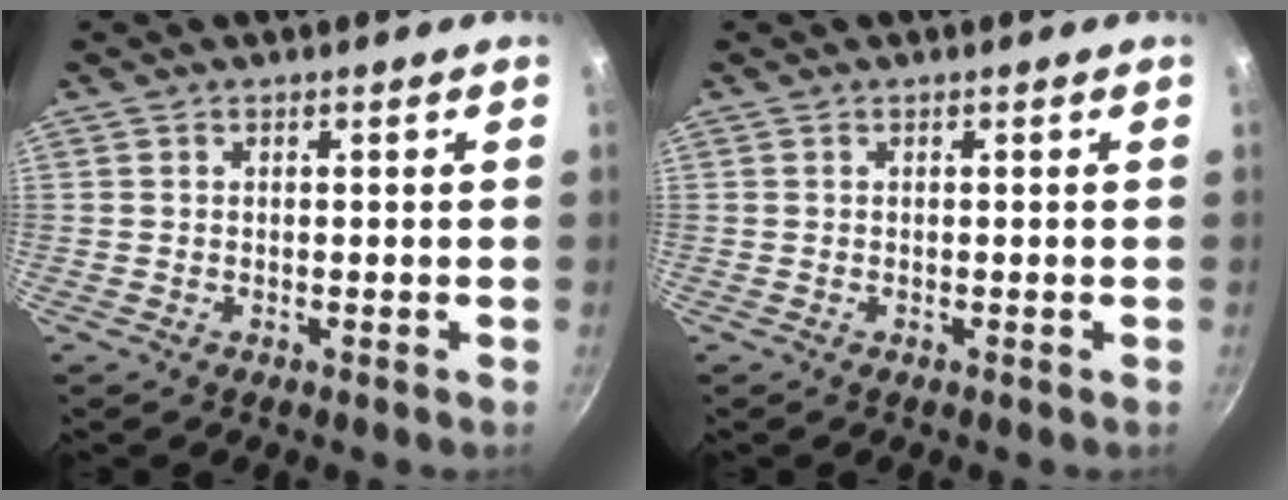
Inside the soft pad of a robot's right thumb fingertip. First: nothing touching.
{"total": 0.0}